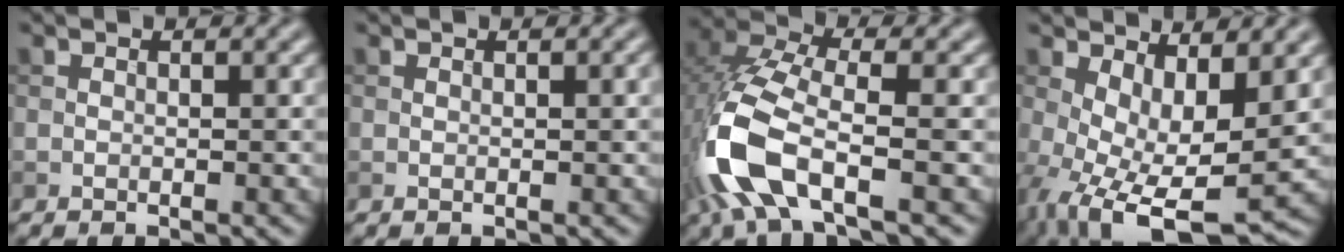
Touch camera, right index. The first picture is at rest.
{"total": 1.1, "force": [0.3, 0.2, 1.0], "torque": [-0.014, 0.003, 0.005]}
{"total": 9.6, "force": [-3.6, 4.2, 7.8], "torque": [-0.187, 0.000, -0.086]}
{"total": 8.6, "force": [-1.0, 4.1, 7.6], "torque": [-0.148, -0.023, -0.005]}